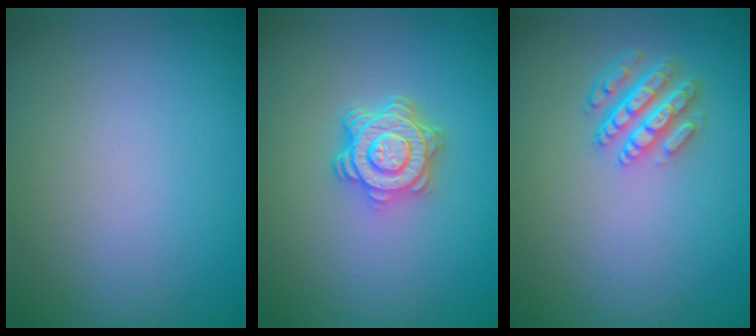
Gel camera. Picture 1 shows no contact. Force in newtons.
{"total": 4.6, "press": 3.4, "slide": 3.1}
{"total": 4.5, "press": 3.3, "slide": 3.0}